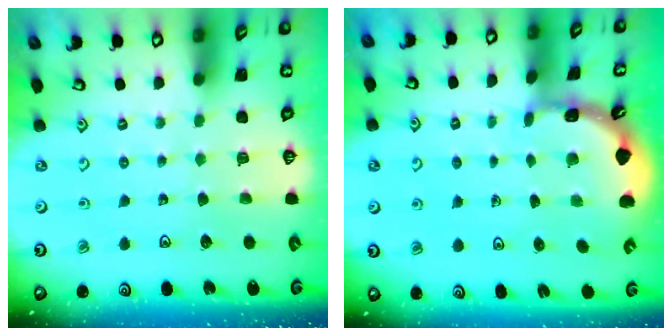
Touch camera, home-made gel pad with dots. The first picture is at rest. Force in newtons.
{"total": 1.8, "press": 1.8, "slide": 0.1}